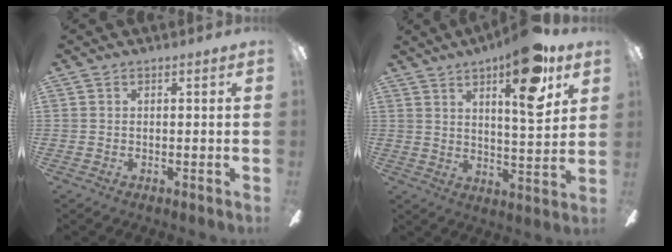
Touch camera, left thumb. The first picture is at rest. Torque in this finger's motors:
{"motor_torque": [0.37, -0.07, 0.02, -0.31, 0.13]}